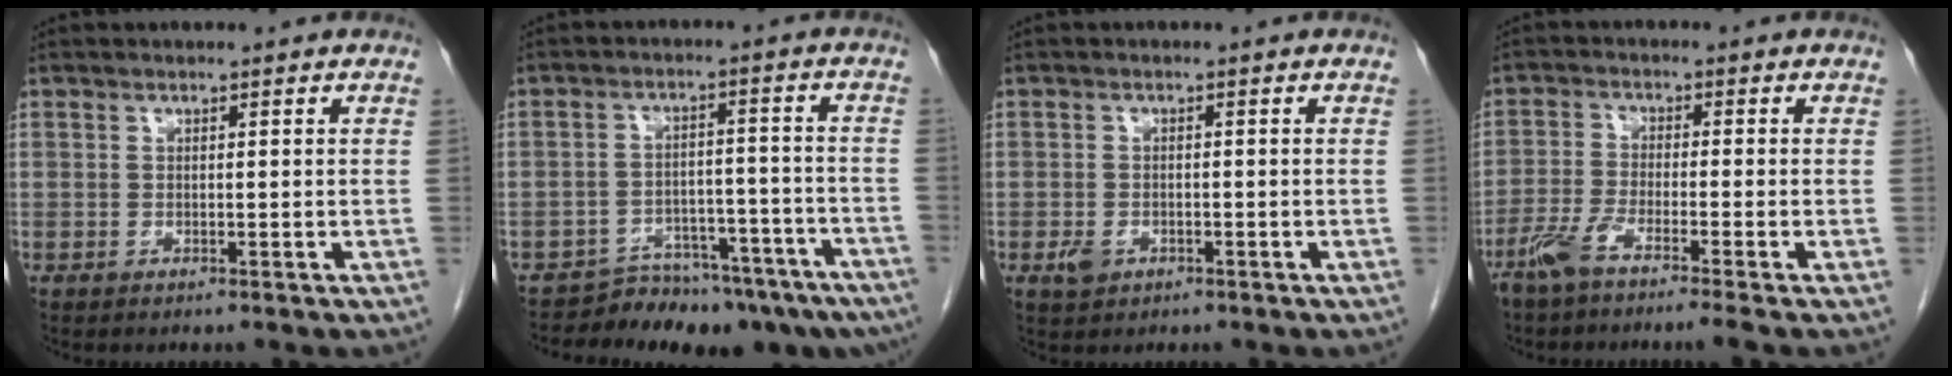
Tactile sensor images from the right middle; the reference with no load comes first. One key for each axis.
{"total": 13.0, "fx": -11.8, "fy": 4.4, "fz": 3.5, "tx": -0.017, "ty": 0.039, "tz": -0.153}
{"total": 2.3, "fx": -1.1, "fy": 1.6, "fz": 1.3, "tx": -0.026, "ty": 0.002, "tz": -0.011}
{"total": 5.4, "fx": -4.0, "fy": -0.6, "fz": 3.6, "tx": -0.073, "ty": -0.008, "tz": -0.085}